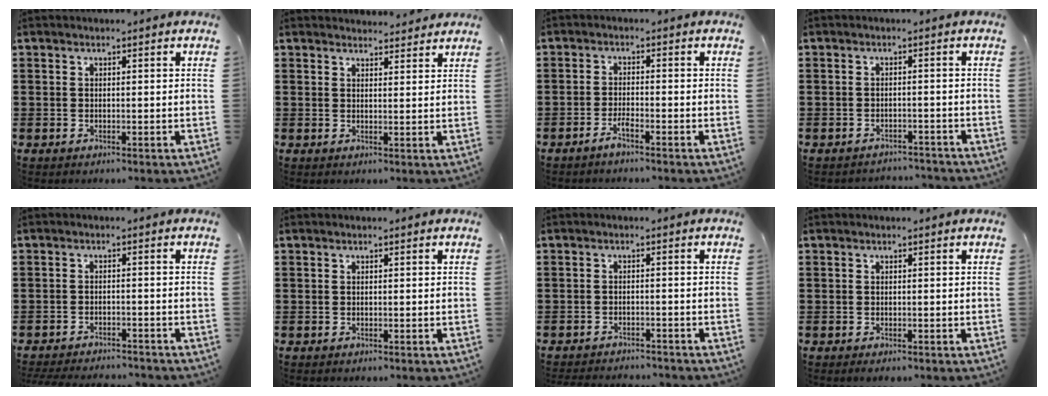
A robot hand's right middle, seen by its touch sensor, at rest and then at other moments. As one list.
[{"total": 2.3, "force": [2.3, 0.0, 0.0], "torque": [0.001, -0.007, 0.044]}, {"total": 2.1, "force": [-1.6, 0.1, 1.3], "torque": [-0.026, 0.002, -0.030]}, {"total": 2.1, "force": [-2.1, 0.0, -0.1], "torque": [-0.006, -0.003, -0.045]}, {"total": 3.0, "force": [-3.0, 0.0, 0.1], "torque": [-0.008, -0.005, -0.062]}, {"total": 0.0}, {"total": 2.3, "force": [-2.3, -0.1, 0.0], "torque": [-0.007, -0.004, -0.049]}, {"total": 0.5, "force": [-0.5, -0.1, 0.1], "torque": [-0.002, -0.004, -0.009]}]